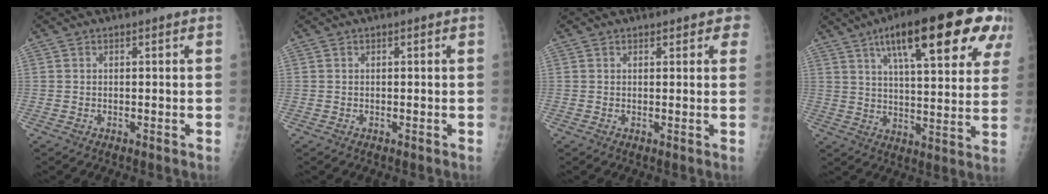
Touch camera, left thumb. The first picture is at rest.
{"total": 0.0}
{"total": 2.4, "force": [1.7, 1.3, 1.1], "torque": [0.018, -0.003, 0.014]}
{"total": 24.3, "force": [12.0, 6.9, 20.0], "torque": [-0.267, -0.007, 0.174]}